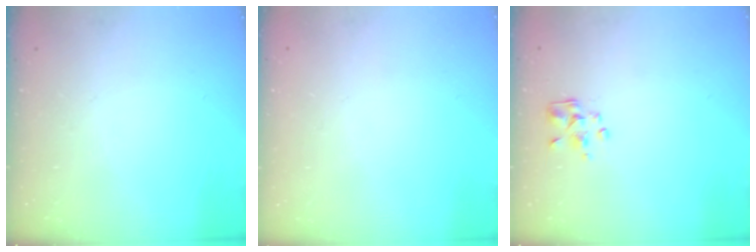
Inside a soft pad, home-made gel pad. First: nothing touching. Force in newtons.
{"total": 1.8, "press": 1.8, "slide": 0.2}
{"total": 2.5, "press": 2.4, "slide": 0.7}